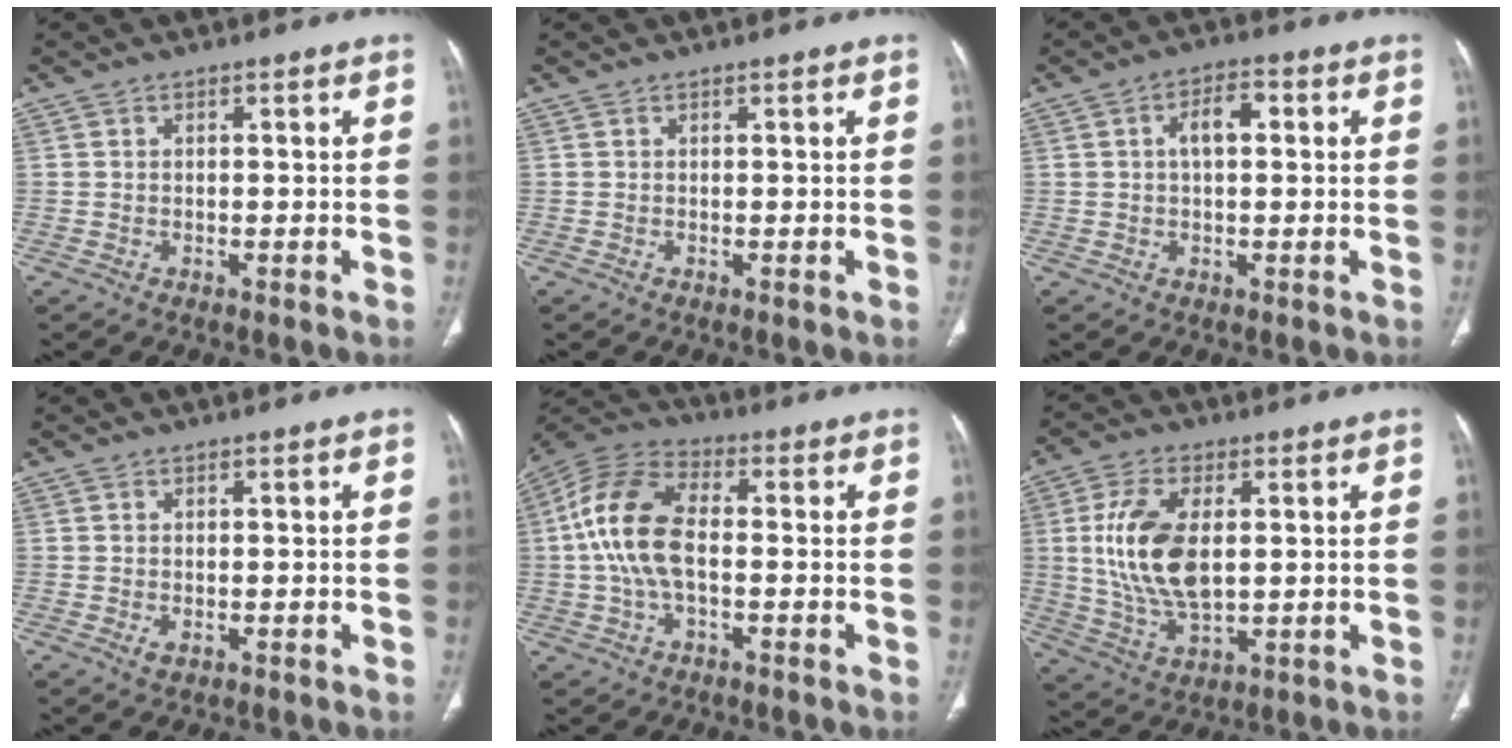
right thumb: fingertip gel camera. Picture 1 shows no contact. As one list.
[{"total": 0.0}, {"total": 5.0, "force": [0.9, 2.6, 4.2], "torque": [-0.071, 0.016, 0.011]}, {"total": 1.1, "force": [-0.2, 0.7, 0.8], "torque": [-0.016, -0.003, 0.001]}, {"total": 13.0, "force": [-0.3, 7.2, 10.8], "torque": [-0.224, 0.033, -0.011]}, {"total": 13.8, "force": [1.8, 7.1, 11.7], "torque": [-0.236, -0.011, 0.041]}]